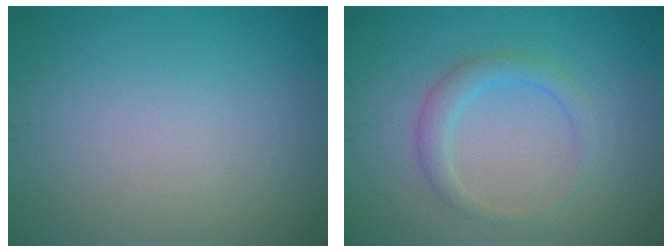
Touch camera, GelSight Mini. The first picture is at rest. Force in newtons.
{"total": 2.3, "press": 2.3, "slide": 0.2}